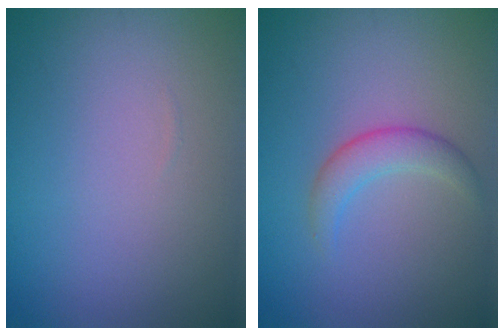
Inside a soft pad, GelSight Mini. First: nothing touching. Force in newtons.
{"total": 2.4, "press": 2.4, "slide": 0.1}